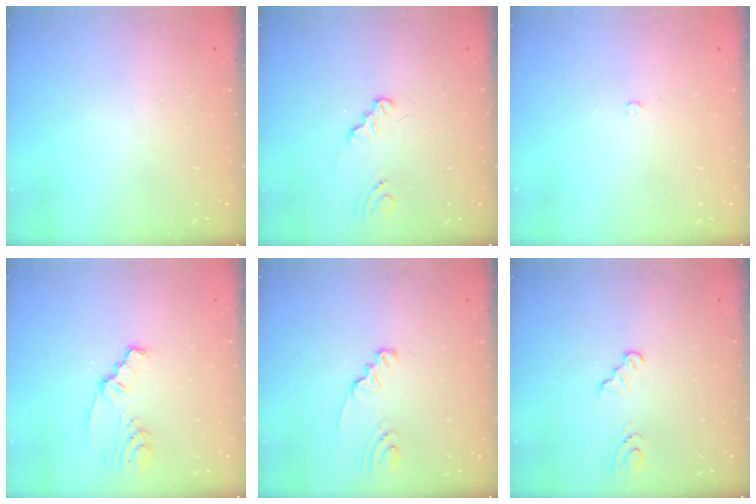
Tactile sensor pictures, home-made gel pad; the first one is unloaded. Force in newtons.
{"total": 1.3, "press": 1.3, "slide": 0.1}
{"total": 2.1, "press": 2.1, "slide": 0.4}
{"total": 3.4, "press": 3.4, "slide": 0.2}
{"total": 2.3, "press": 2.3, "slide": 0.1}
{"total": 3.3, "press": 3.3, "slide": 0.3}